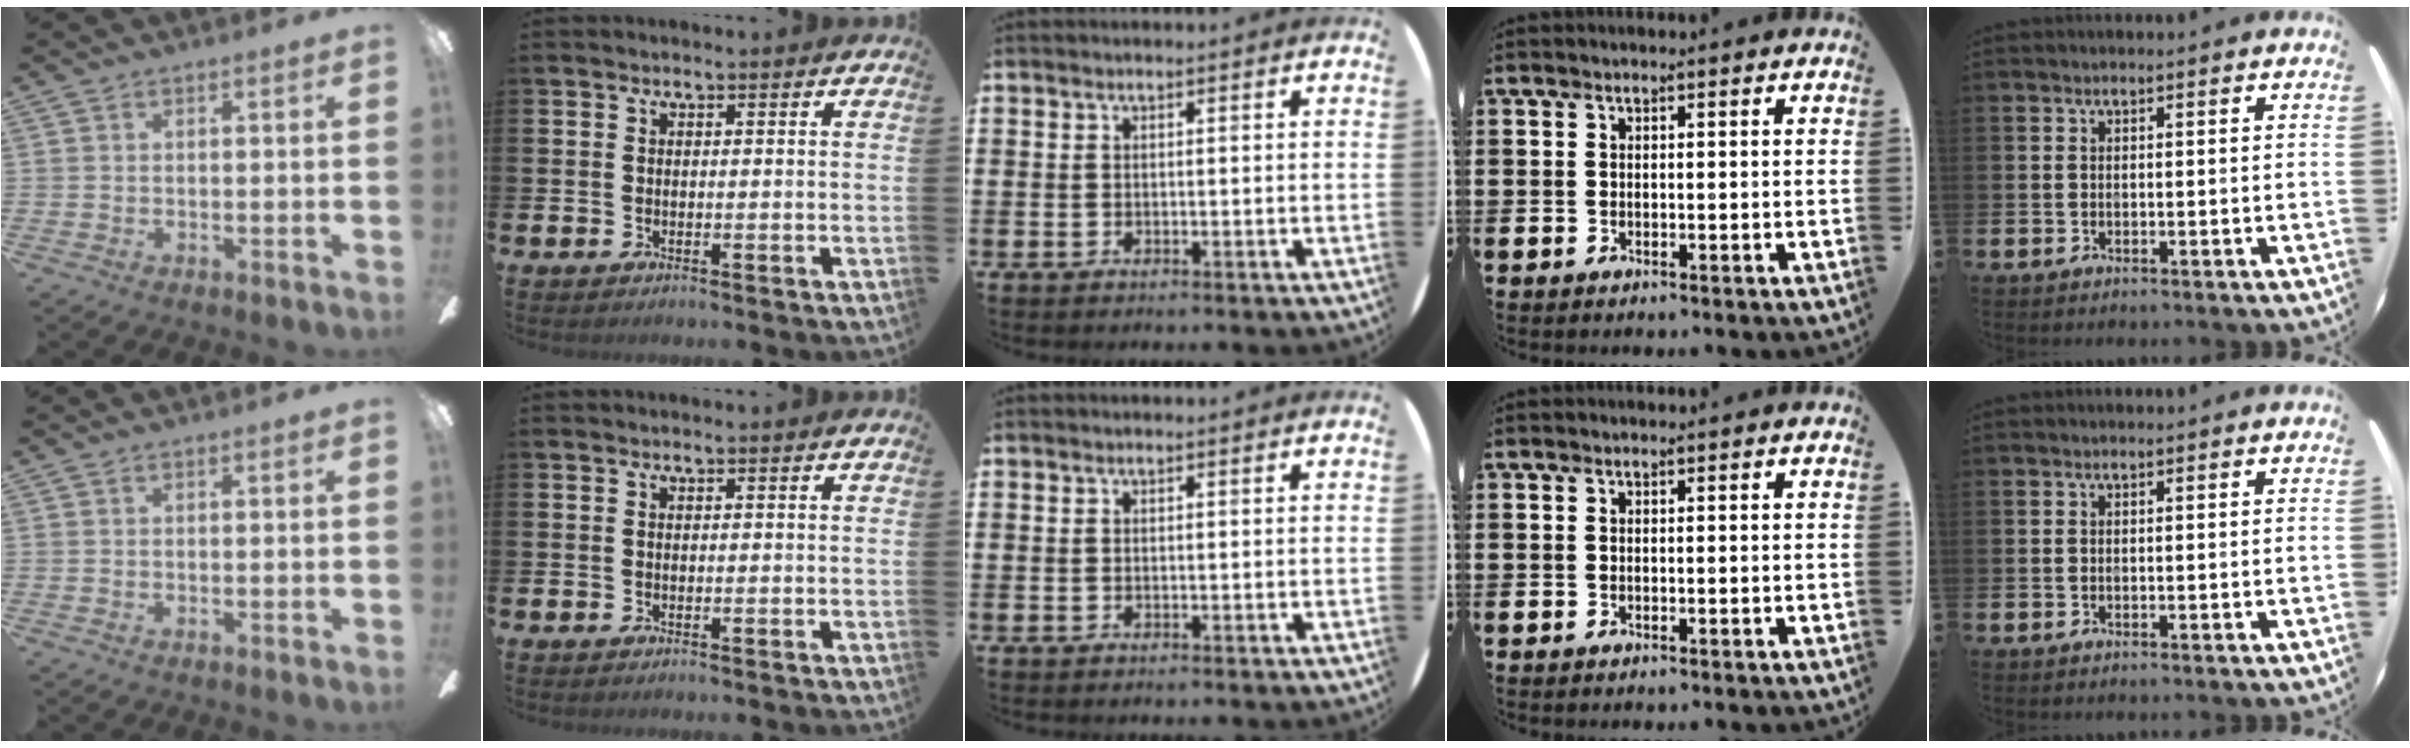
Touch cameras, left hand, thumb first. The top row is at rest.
{}